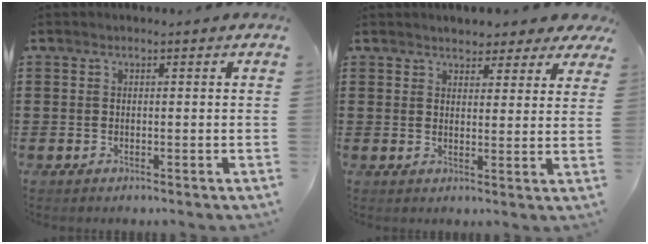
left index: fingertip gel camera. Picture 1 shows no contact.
{"total": 3.0, "force": [2.8, 1.0, 0.3], "torque": [-0.009, -0.005, 0.050]}